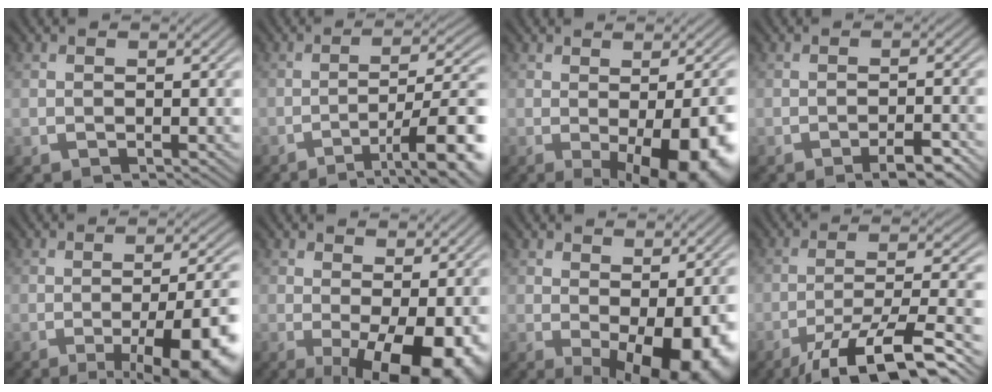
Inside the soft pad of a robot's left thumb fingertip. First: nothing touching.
{"total": 11.2, "force": [-5.6, 2.2, 9.5], "torque": [-0.139, 0.011, -0.078]}
{"total": 12.6, "force": [-3.6, 4.4, 11.3], "torque": [-0.118, -0.021, -0.026]}
{"total": 3.5, "force": [-2.4, 0.6, 2.5], "torque": [-0.037, 0.007, -0.037]}
{"total": 12.9, "force": [-4.9, 3.6, 11.4], "torque": [-0.139, -0.001, -0.068]}
{"total": 9.9, "force": [-1.8, 4.0, 8.9], "torque": [-0.121, -0.008, -0.016]}
{"total": 9.5, "force": [-1.8, 4.1, 8.4], "torque": [-0.115, -0.016, -0.010]}
{"total": 13.2, "force": [-8.6, 3.1, 9.5], "torque": [-0.165, -0.003, -0.141]}